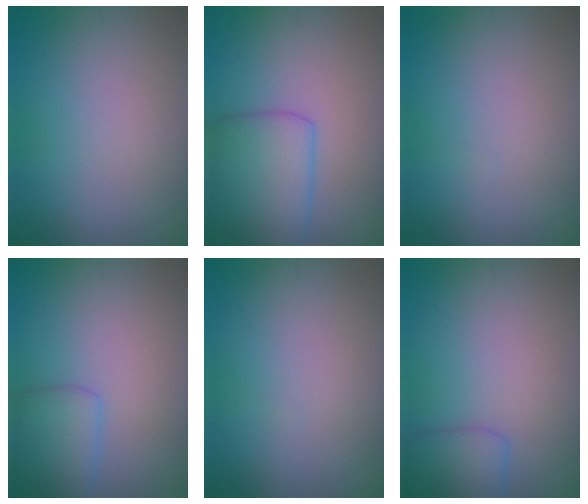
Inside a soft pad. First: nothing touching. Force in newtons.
{"total": 4.9, "press": 4.9, "slide": 0.2}
{"total": 0.0}
{"total": 2.7, "press": 2.7, "slide": 0.0}
{"total": 0.0}
{"total": 2.4, "press": 2.4, "slide": 0.1}